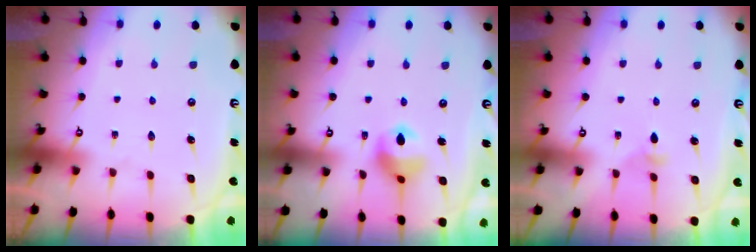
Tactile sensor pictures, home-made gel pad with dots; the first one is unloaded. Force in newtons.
{"total": 10.7, "press": 10.5, "slide": 2.1}
{"total": 2.3, "press": 2.3, "slide": 0.5}